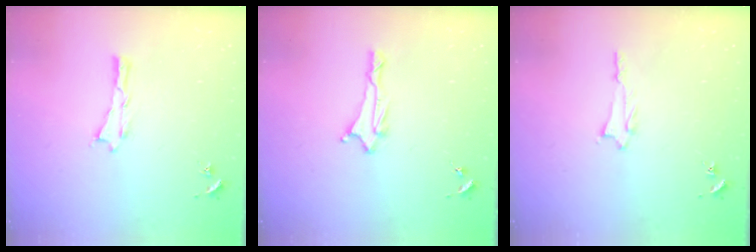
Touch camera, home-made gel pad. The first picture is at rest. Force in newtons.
{"total": 1.7, "press": 1.6, "slide": 0.5}
{"total": 1.4, "press": 1.4, "slide": 0.2}